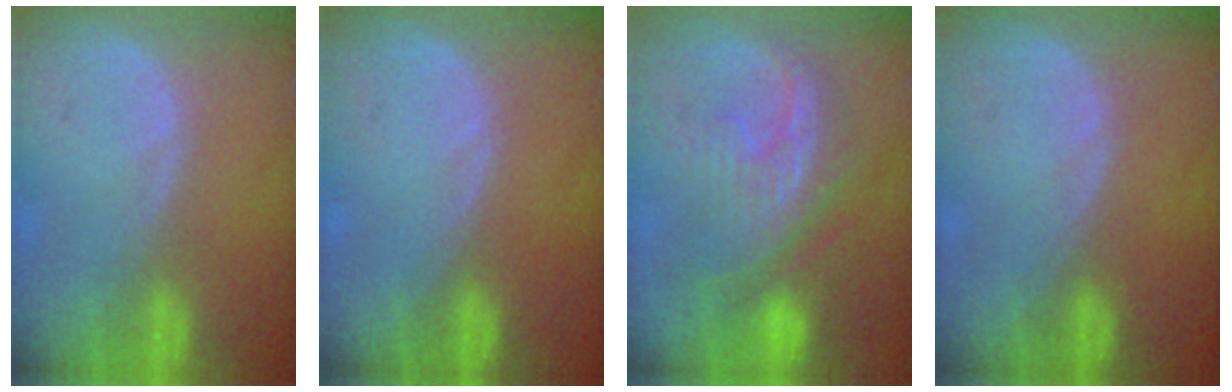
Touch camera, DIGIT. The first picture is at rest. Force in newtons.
{"total": 0.0}
{"total": 9.4, "press": 8.8, "slide": 3.5}
{"total": 0.0}